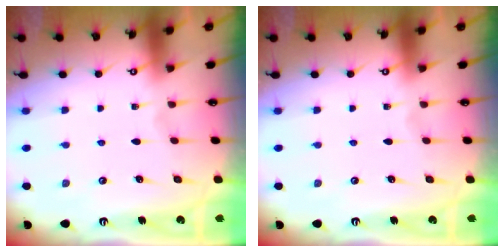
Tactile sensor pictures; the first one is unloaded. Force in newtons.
{"total": 0.0}